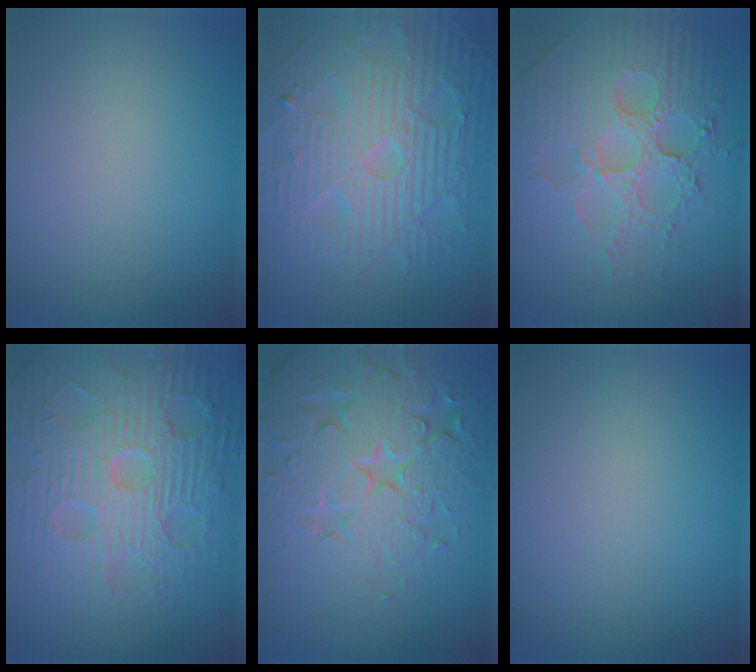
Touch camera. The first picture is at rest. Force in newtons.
{"total": 10.5, "press": 6.8, "slide": 8.0}
{"total": 8.2, "press": 6.0, "slide": 5.5}
{"total": 9.2, "press": 6.5, "slide": 6.5}
{"total": 7.8, "press": 7.7, "slide": 1.5}
{"total": 0.0}